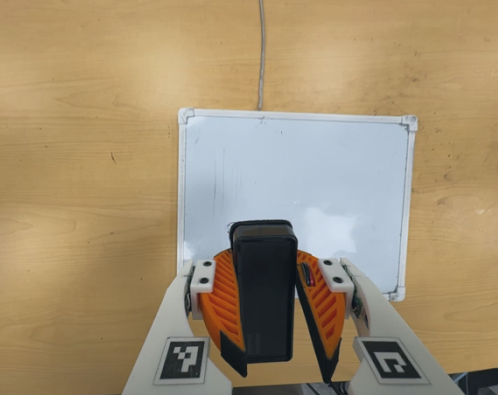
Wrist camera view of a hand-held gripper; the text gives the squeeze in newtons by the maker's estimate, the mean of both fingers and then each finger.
{"total": 9.4, "left": 9.6, "right": 9.1}